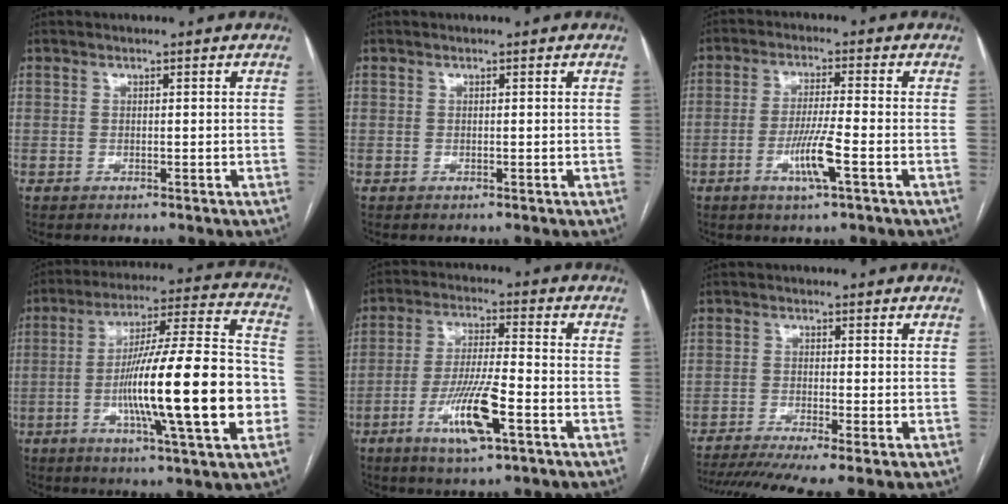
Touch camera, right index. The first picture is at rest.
{"total": 0.0}
{"total": 6.4, "force": [-2.4, -0.2, 6.0], "torque": [-0.114, -0.009, -0.043]}
{"total": 22.7, "force": [-4.9, 1.3, 22.1], "torque": [-0.337, 0.002, -0.076]}
{"total": 10.5, "force": [-4.6, 1.2, 9.4], "torque": [-0.183, -0.010, -0.079]}
{"total": 11.1, "force": [-8.4, 0.3, 7.2], "torque": [-0.113, -0.016, -0.135]}